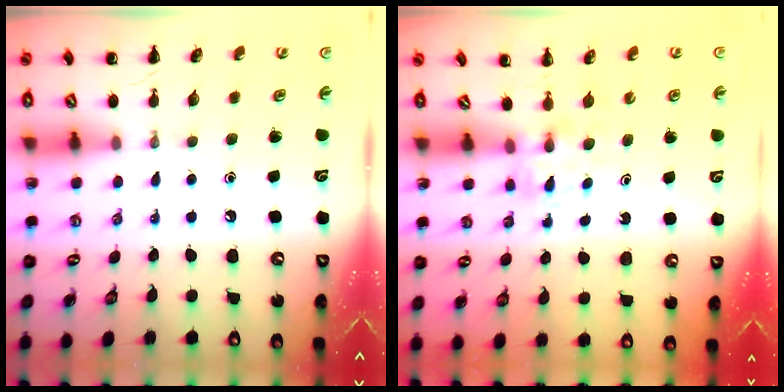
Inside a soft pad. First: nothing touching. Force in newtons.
{"total": 2.6, "press": 2.4, "slide": 1.1}